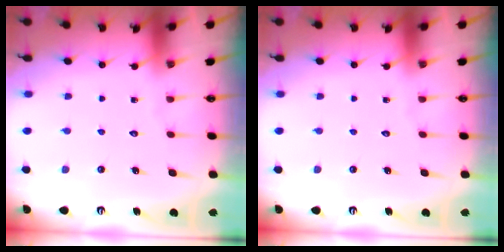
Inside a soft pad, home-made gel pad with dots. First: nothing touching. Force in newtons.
{"total": 0.0}